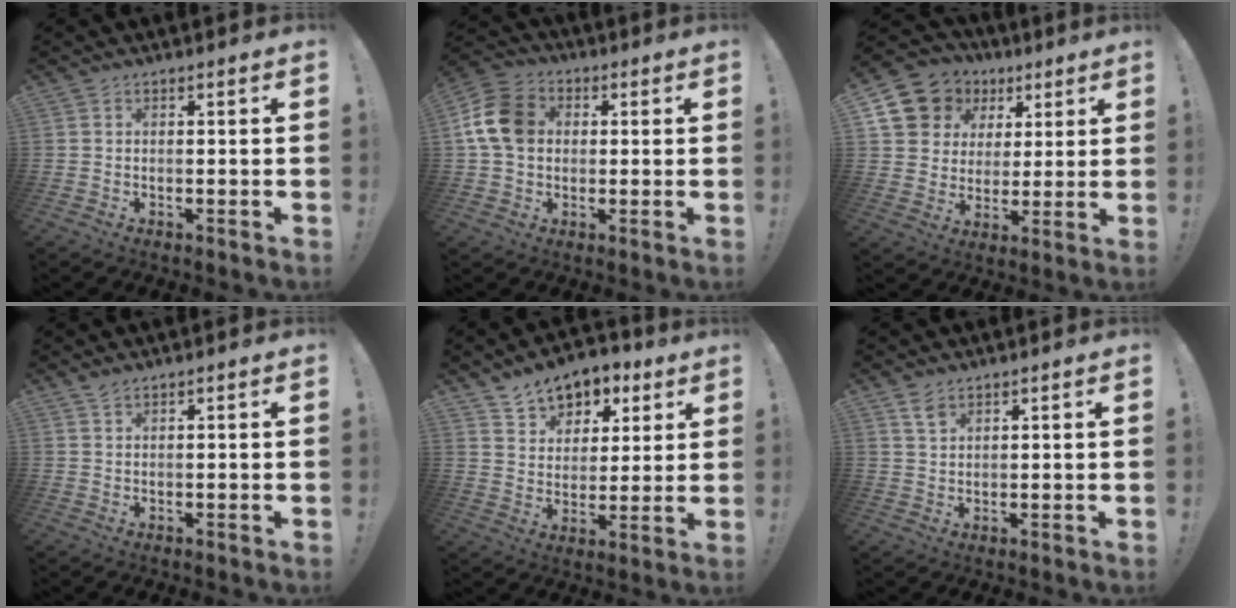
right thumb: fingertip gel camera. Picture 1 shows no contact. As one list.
[{"total": 13.2, "force": [1.9, 10.4, 8.0], "torque": [-0.140, 0.012, 0.040]}, {"total": 13.1, "force": [5.9, 10.9, 4.2], "torque": [-0.068, -0.031, 0.128]}, {"total": 1.6, "force": [1.4, 0.5, 0.7], "torque": [-0.009, -0.004, 0.024]}, {"total": 9.6, "force": [6.2, 6.7, 2.7], "torque": [-0.033, -0.045, 0.119]}, {"total": 3.6, "force": [2.5, 1.9, 1.7], "torque": [-0.014, -0.018, 0.044]}]